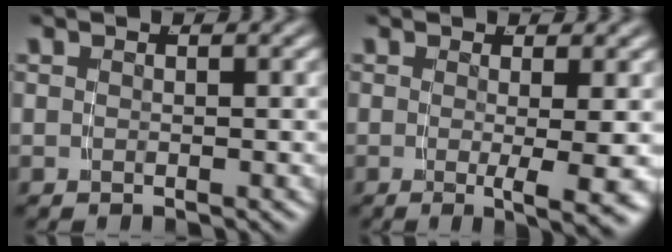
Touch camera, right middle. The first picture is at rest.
{"total": 4.3, "force": [-1.9, -0.4, 3.9], "torque": [-0.050, -0.020, -0.023]}